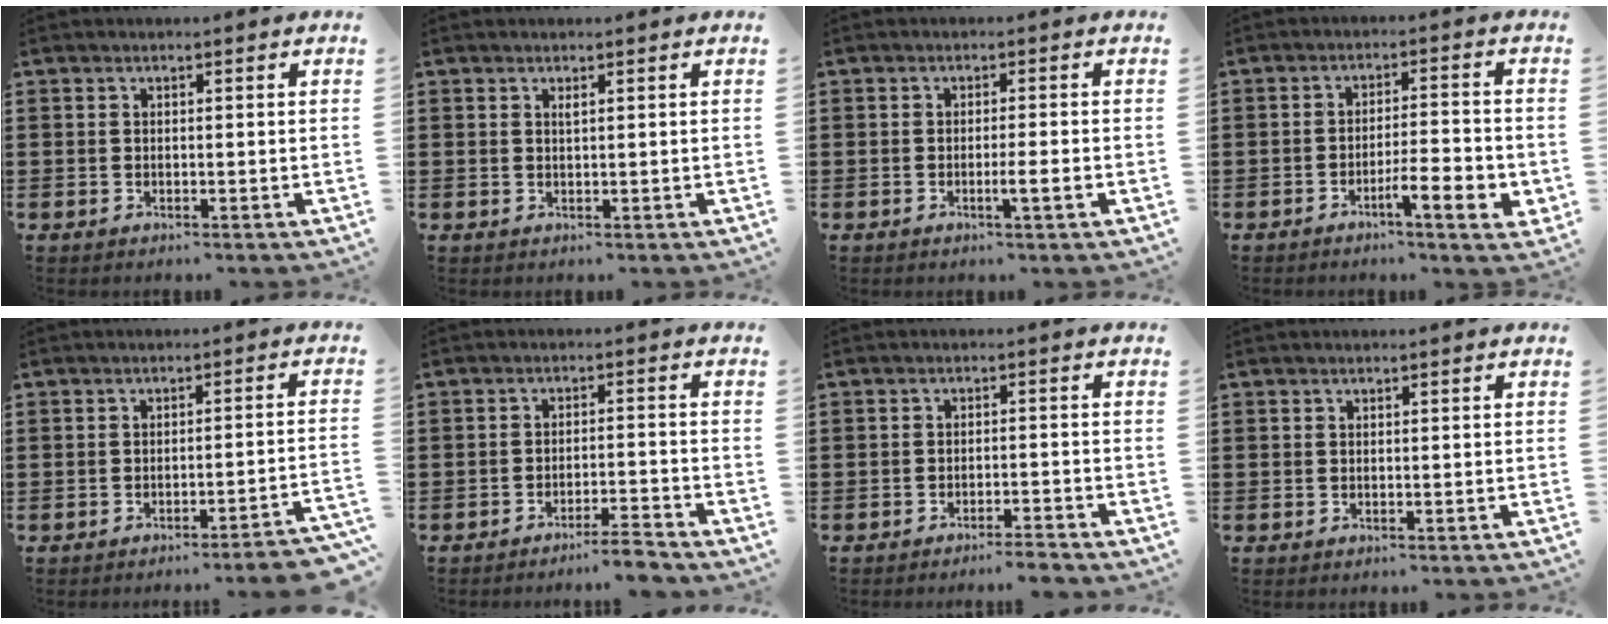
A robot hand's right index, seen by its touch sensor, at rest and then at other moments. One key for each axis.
{"total": 0.6, "fx": 0.3, "fy": 0.0, "fz": 0.5, "tx": -0.010, "ty": 0.000, "tz": 0.006}
{"total": 2.6, "fx": -1.0, "fy": -0.1, "fz": 2.4, "tx": -0.039, "ty": -0.005, "tz": -0.019}
{"total": 6.3, "fx": -3.0, "fy": 1.2, "fz": 5.4, "tx": -0.086, "ty": 0.000, "tz": -0.049}
{"total": 2.8, "fx": -2.5, "fy": -0.4, "fz": 1.1, "tx": -0.021, "ty": -0.006, "tz": -0.052}
{"total": 4.1, "fx": -3.8, "fy": -0.3, "fz": 1.4, "tx": -0.024, "ty": -0.005, "tz": -0.077}
{"total": 2.7, "fx": -2.6, "fy": -0.2, "fz": 0.7, "tx": -0.014, "ty": -0.001, "tz": -0.054}
{"total": 0.0}